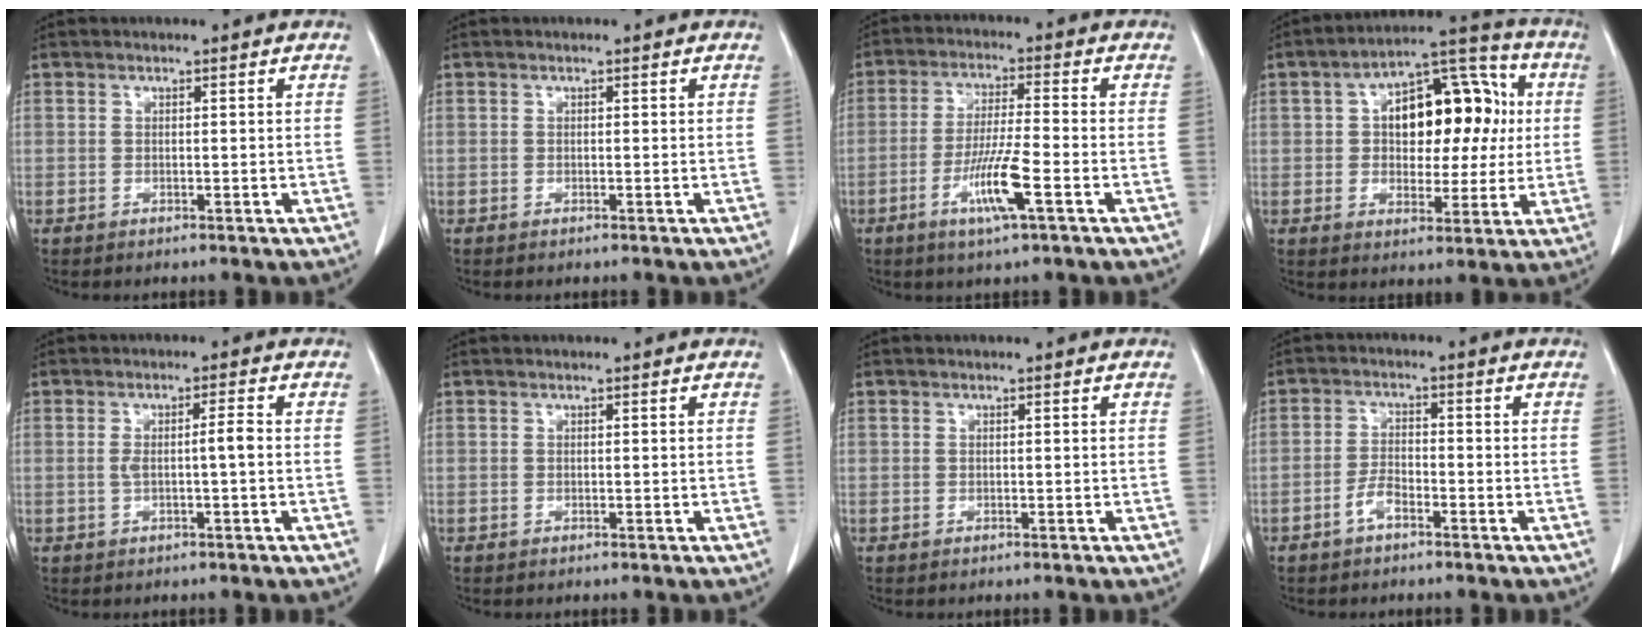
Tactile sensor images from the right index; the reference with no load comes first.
{"total": 0.0}
{"total": 8.2, "force": [-3.4, 0.0, 7.5], "torque": [-0.145, -0.012, -0.063]}
{"total": 15.1, "force": [2.3, 8.2, 12.5], "torque": [-0.179, 0.048, 0.037]}
{"total": 3.2, "force": [-0.2, 0.1, 3.2], "torque": [-0.060, 0.007, 0.000]}
{"total": 0.0}
{"total": 0.0}
{"total": 3.0, "force": [-1.9, 1.3, 2.0], "torque": [-0.037, 0.007, -0.036]}